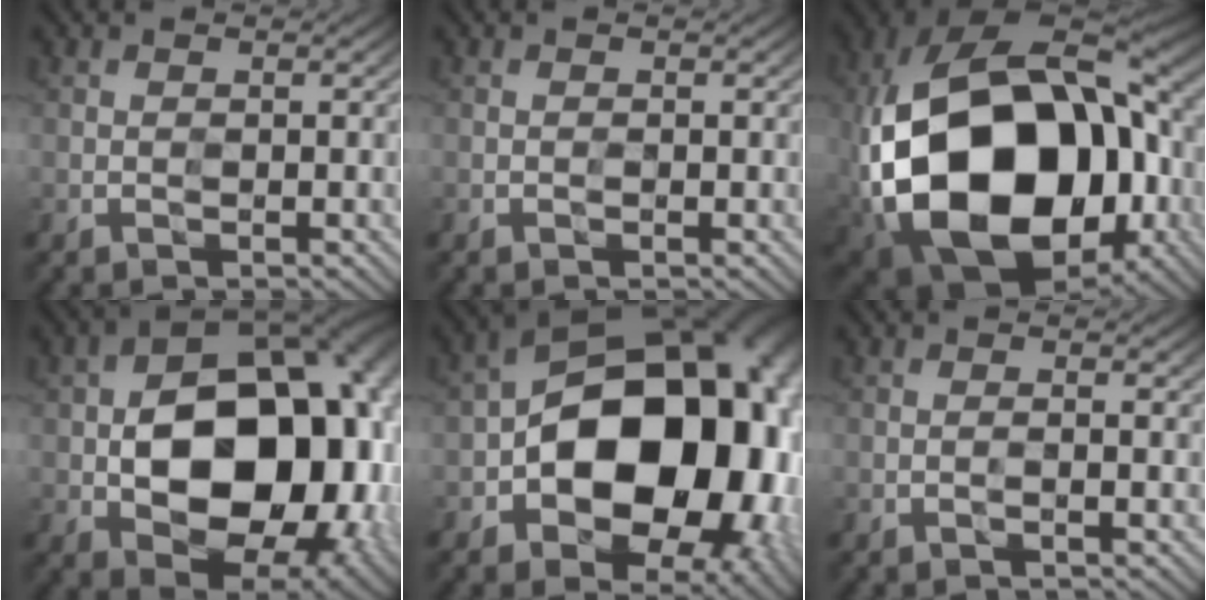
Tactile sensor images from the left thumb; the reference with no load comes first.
{"total": 0.0}
{"total": 22.3, "force": [-3.5, 15.5, 15.6], "torque": [-0.356, -0.042, -0.026]}
{"total": 20.2, "force": [-1.7, 13.9, 14.6], "torque": [-0.208, -0.030, 0.003]}
{"total": 19.9, "force": [-2.3, 13.7, 14.2], "torque": [-0.199, -0.016, -0.016]}
{"total": 0.7, "force": [-0.3, 0.0, 0.6], "torque": [-0.011, 0.002, -0.004]}